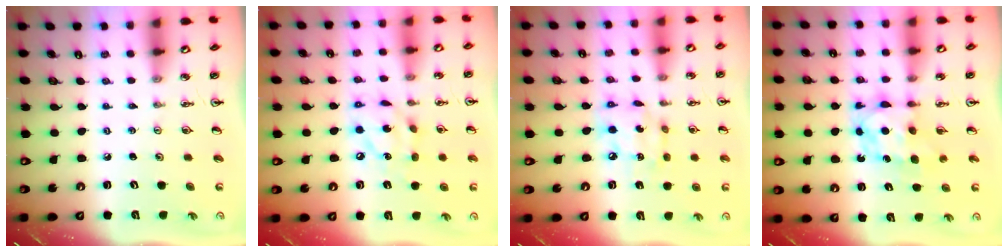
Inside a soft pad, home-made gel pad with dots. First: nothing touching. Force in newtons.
{"total": 12.3, "press": 12.2, "slide": 0.9}
{"total": 10.2, "press": 10.2, "slide": 1.0}
{"total": 6.8, "press": 6.8, "slide": 0.4}